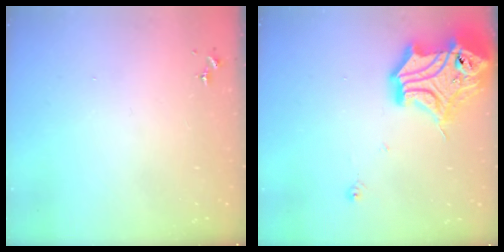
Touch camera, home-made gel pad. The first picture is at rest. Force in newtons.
{"total": 21.0, "press": 20.9, "slide": 2.4}